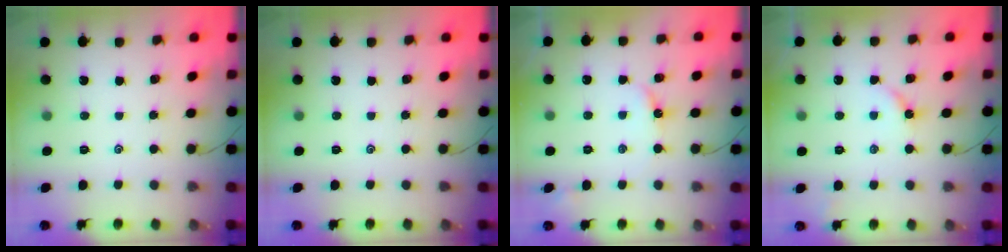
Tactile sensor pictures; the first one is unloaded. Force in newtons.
{"total": 0.0}
{"total": 3.5, "press": 3.5, "slide": 0.4}
{"total": 3.5, "press": 3.5, "slide": 0.4}